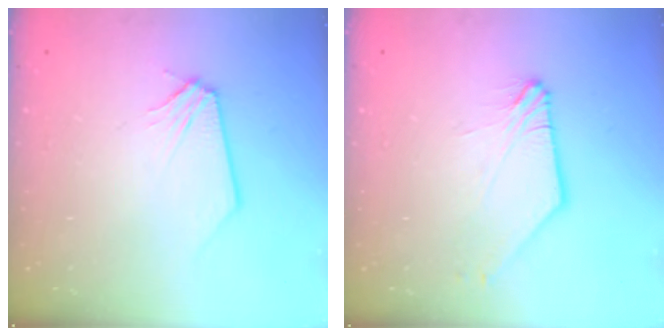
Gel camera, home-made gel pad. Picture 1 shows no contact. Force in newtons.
{"total": 2.8, "press": 2.8, "slide": 0.3}